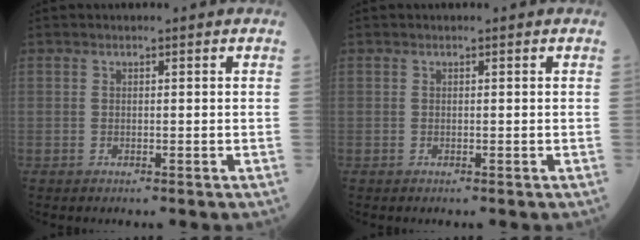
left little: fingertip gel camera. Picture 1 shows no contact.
{"total": 0.0}